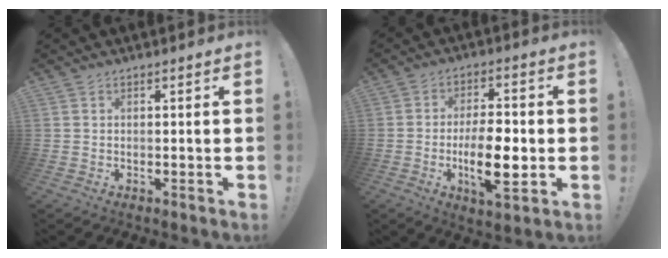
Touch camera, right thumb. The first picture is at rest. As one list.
[{"total": 13.1, "force": [-2.7, 4.9, 11.8], "torque": [-0.196, -0.003, -0.053]}]